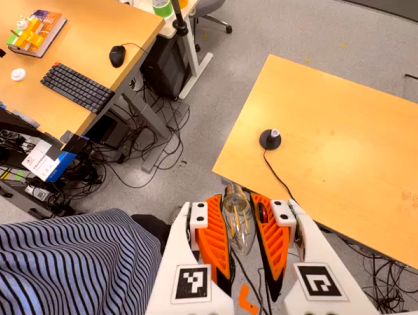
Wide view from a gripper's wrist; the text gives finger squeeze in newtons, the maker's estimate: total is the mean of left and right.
{"total": 24.0, "left": 25.2, "right": 22.8}